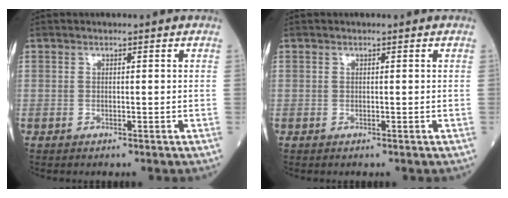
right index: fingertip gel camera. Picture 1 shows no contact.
{"total": 0.0}